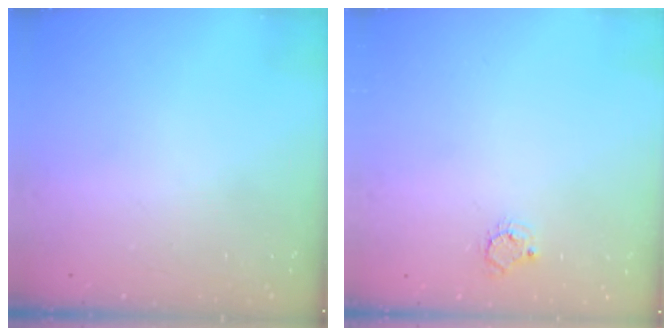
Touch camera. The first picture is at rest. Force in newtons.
{"total": 4.4, "press": 4.4, "slide": 0.4}